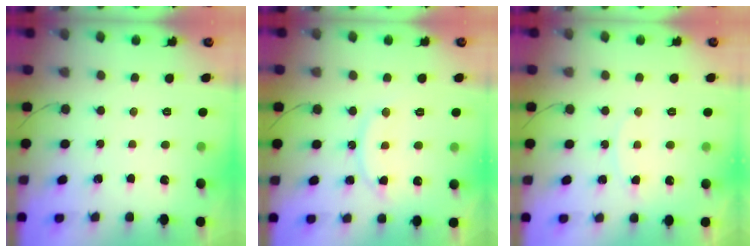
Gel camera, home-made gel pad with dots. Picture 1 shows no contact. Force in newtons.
{"total": 11.6, "press": 11.5, "slide": 0.8}
{"total": 4.9, "press": 4.9, "slide": 0.6}